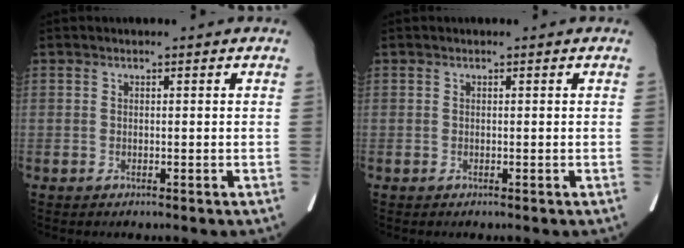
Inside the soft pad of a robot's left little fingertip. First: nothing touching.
{"total": 0.0}